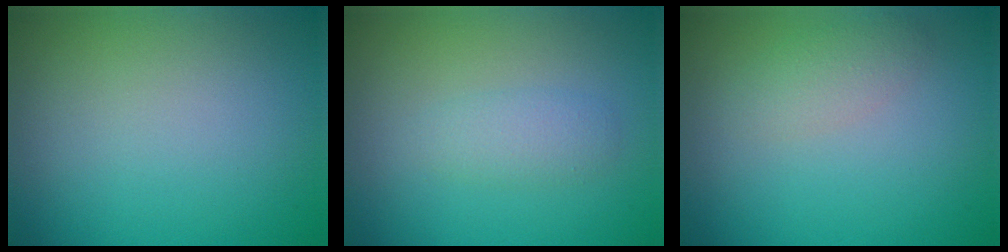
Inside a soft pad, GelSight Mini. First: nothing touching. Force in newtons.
{"total": 1.7, "press": 1.7, "slide": 0.1}
{"total": 1.7, "press": 1.7, "slide": 0.1}